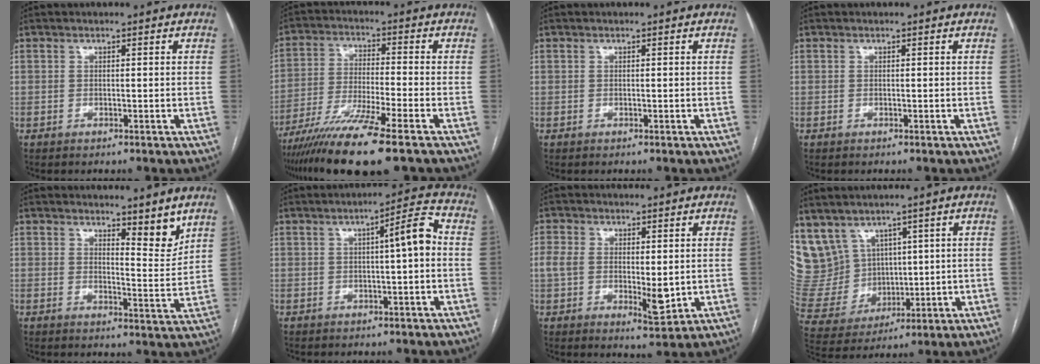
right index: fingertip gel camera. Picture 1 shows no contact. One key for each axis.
{"total": 13.3, "fx": -9.7, "fy": -0.8, "fz": 9.0, "tx": -0.170, "ty": -0.040, "tz": -0.167}
{"total": 0.0}
{"total": 0.0}
{"total": 4.8, "fx": 3.8, "fy": 0.9, "fz": 2.8, "tx": -0.035, "ty": -0.024, "tz": 0.056}
{"total": 5.5, "fx": 0.2, "fy": 0.5, "fz": 5.5, "tx": -0.078, "ty": 0.017, "tz": 0.000}
{"total": 7.8, "fx": -0.2, "fy": 3.5, "fz": 7.0, "tx": -0.131, "ty": -0.005, "tz": 0.005}
{"total": 11.4, "fx": 6.1, "fy": 9.2, "fz": 2.9, "tx": -0.087, "ty": 0.047, "tz": 0.160}